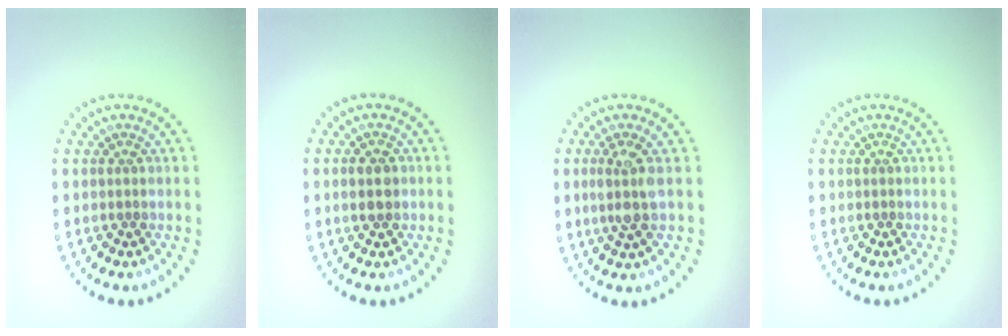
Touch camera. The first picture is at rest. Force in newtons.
{"total": 2.4, "press": 2.4, "slide": 0.0}
{"total": 2.6, "press": 2.2, "slide": 1.5}
{"total": 0.0}